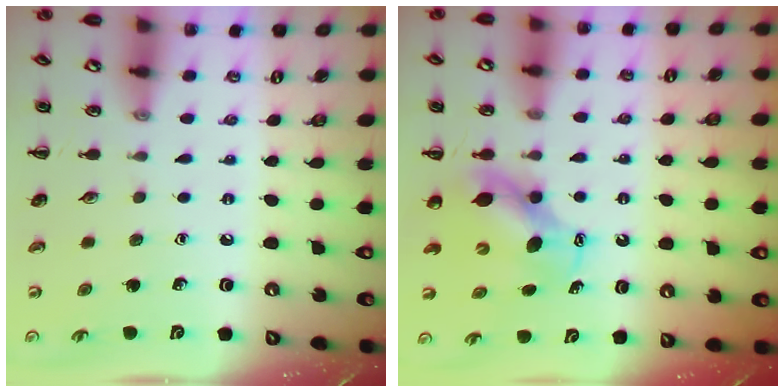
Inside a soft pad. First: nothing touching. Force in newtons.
{"total": 6.7, "press": 6.6, "slide": 1.1}